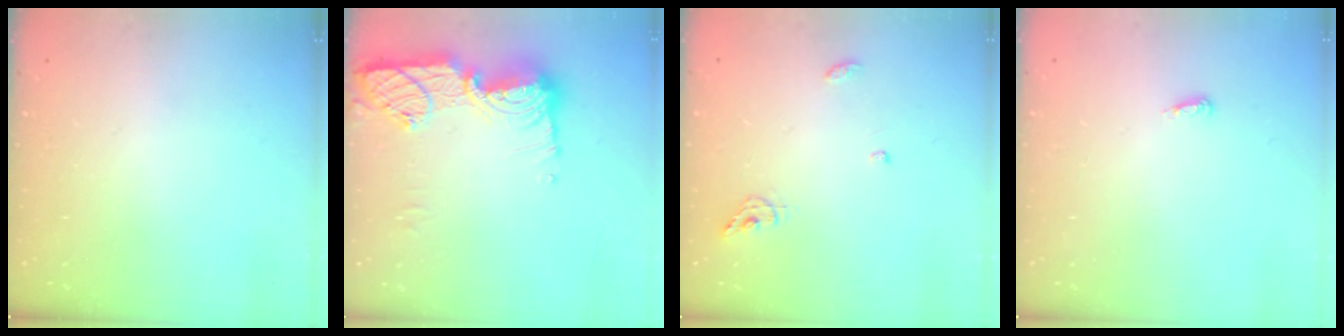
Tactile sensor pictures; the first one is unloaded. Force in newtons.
{"total": 16.5, "press": 16.4, "slide": 1.2}
{"total": 6.4, "press": 6.4, "slide": 0.1}
{"total": 3.7, "press": 3.7, "slide": 0.2}